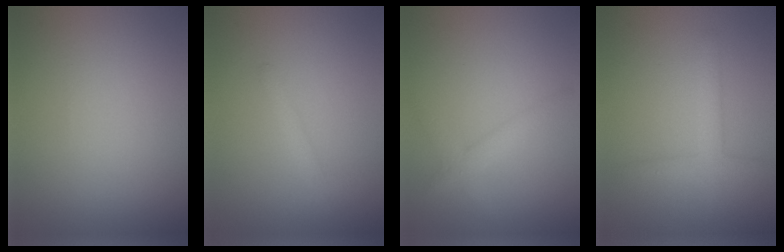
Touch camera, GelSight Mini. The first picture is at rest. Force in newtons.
{"total": 1.3, "press": 1.3, "slide": 0.0}
{"total": 2.1, "press": 2.1, "slide": 0.0}
{"total": 2.4, "press": 2.4, "slide": 0.0}